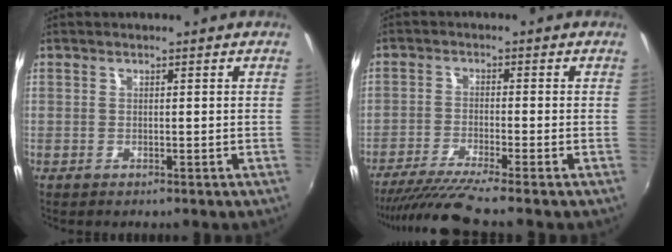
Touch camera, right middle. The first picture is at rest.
{"total": 8.1, "force": [-6.8, -1.3, 4.1], "torque": [-0.096, -0.027, -0.121]}